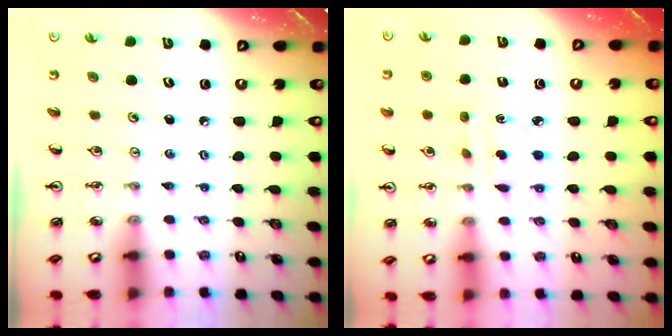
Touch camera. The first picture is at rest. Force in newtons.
{"total": 2.2, "press": 2.2, "slide": 0.2}